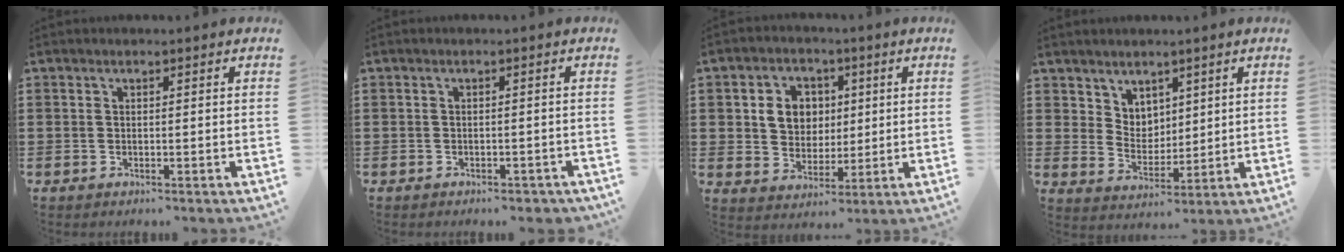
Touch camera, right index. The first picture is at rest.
{"total": 1.1, "force": [-1.0, 0.3, 0.4], "torque": [-0.013, -0.005, -0.019]}
{"total": 6.2, "force": [1.3, 5.6, 2.5], "torque": [-0.059, 0.013, 0.017]}
{"total": 4.7, "force": [3.5, 3.1, 0.1], "torque": [-0.022, -0.002, 0.066]}